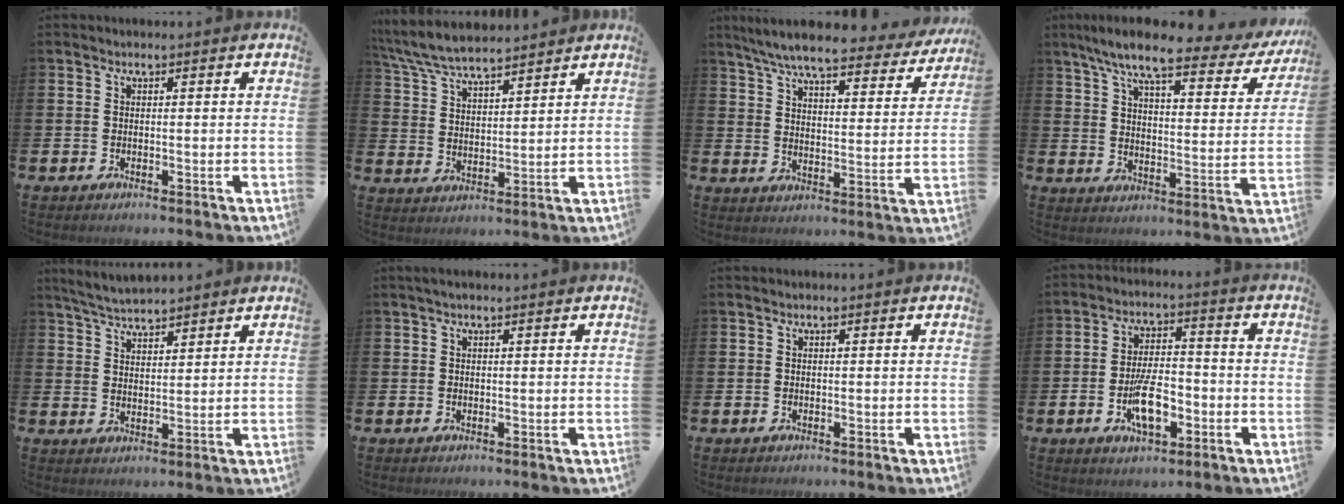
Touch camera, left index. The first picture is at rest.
{"total": 7.1, "force": [6.7, 1.1, 1.9], "torque": [-0.063, -0.025, 0.123]}
{"total": 7.6, "force": [6.6, 1.2, 3.6], "torque": [-0.090, -0.038, 0.111]}
{"total": 8.8, "force": [7.1, 1.3, 5.1], "torque": [-0.120, -0.037, 0.115]}
{"total": 4.7, "force": [4.6, 0.4, 0.7], "torque": [-0.031, -0.017, 0.085]}
{"total": 0.9, "force": [0.7, 0.2, 0.6], "torque": [-0.007, 0.001, 0.011]}
{"total": 0.0}
{"total": 7.1, "force": [-2.4, 3.1, 5.9], "torque": [-0.107, 0.006, -0.046]}